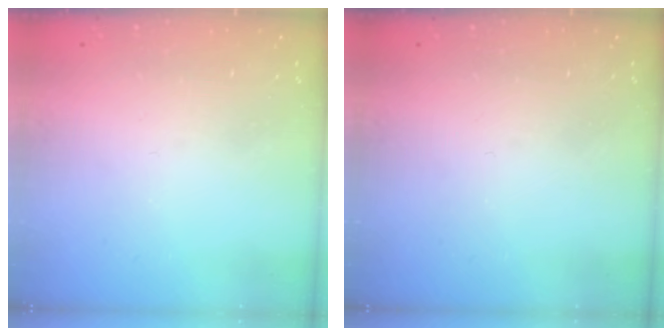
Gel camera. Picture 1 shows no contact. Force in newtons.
{"total": 0.0}